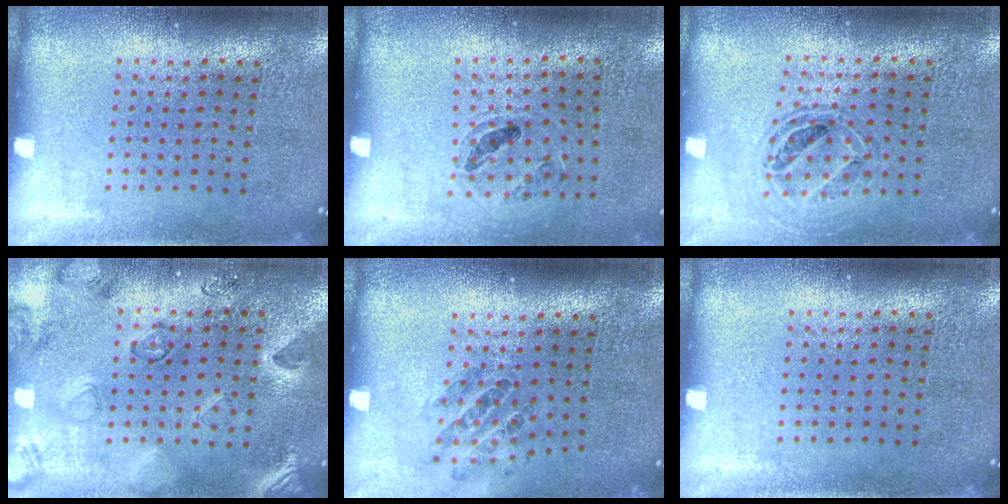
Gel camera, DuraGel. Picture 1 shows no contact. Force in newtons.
{"total": 0.9, "press": 0.9, "slide": 0.3}
{"total": 0.9, "press": 0.9, "slide": 0.1}
{"total": 2.3, "press": 2.0, "slide": 1.1}
{"total": 0.8, "press": 0.8, "slide": 0.1}
{"total": 0.0}